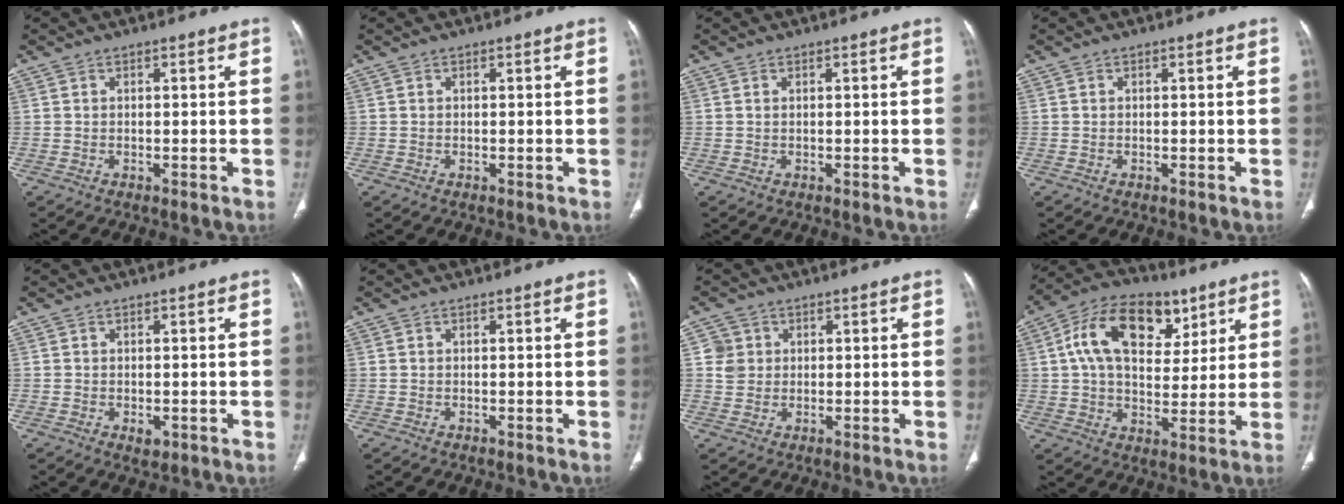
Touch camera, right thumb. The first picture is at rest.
{"total": 0.0}
{"total": 0.0}
{"total": 0.0}
{"total": 1.8, "force": [-0.5, 1.2, 1.2], "torque": [-0.014, -0.002, -0.004]}
{"total": 0.0}
{"total": 3.6, "force": [0.9, 3.4, 0.8], "torque": [0.005, -0.001, 0.014]}
{"total": 17.6, "force": [6.7, 11.0, 12.0], "torque": [-0.176, -0.003, 0.108]}